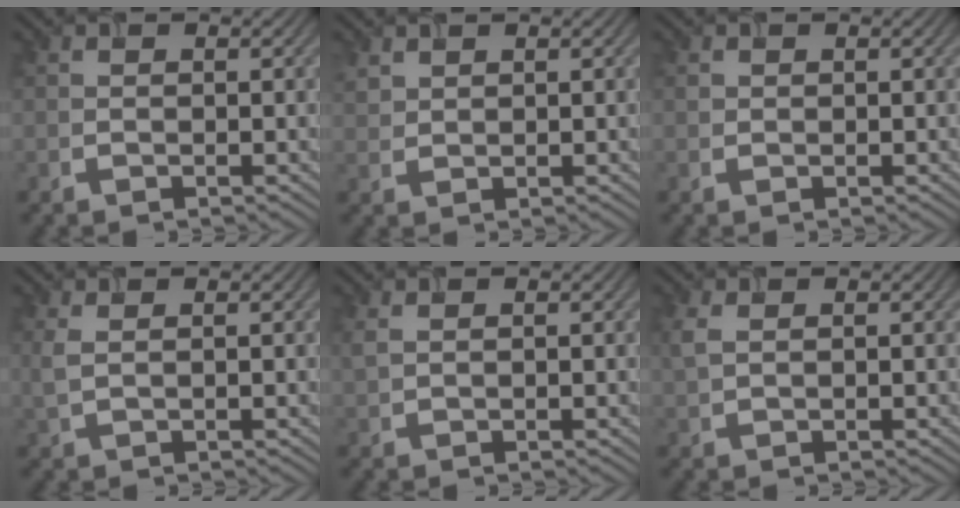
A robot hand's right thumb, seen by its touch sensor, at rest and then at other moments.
{"total": 1.7, "force": [1.3, 0.9, 0.6], "torque": [-0.023, 0.001, 0.033]}
{"total": 0.5, "force": [0.2, 0.5, 0.1], "torque": [-0.002, -0.003, 0.007]}
{"total": 1.8, "force": [0.8, 0.6, 1.5], "torque": [-0.042, 0.001, 0.017]}
{"total": 1.2, "force": [0.7, 0.5, 0.9], "torque": [-0.029, 0.001, 0.018]}
{"total": 2.0, "force": [0.8, 1.0, 1.5], "torque": [-0.047, 0.002, 0.018]}